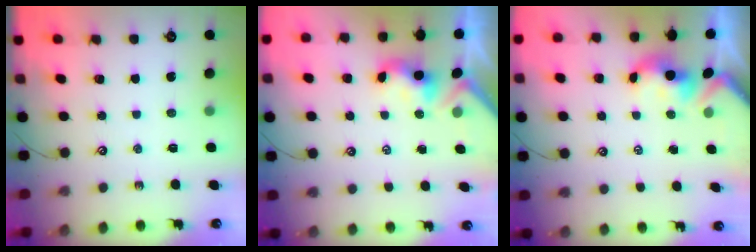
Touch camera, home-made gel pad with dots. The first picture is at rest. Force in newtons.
{"total": 1.0, "press": 0.9, "slide": 0.5}
{"total": 1.1, "press": 0.8, "slide": 0.7}